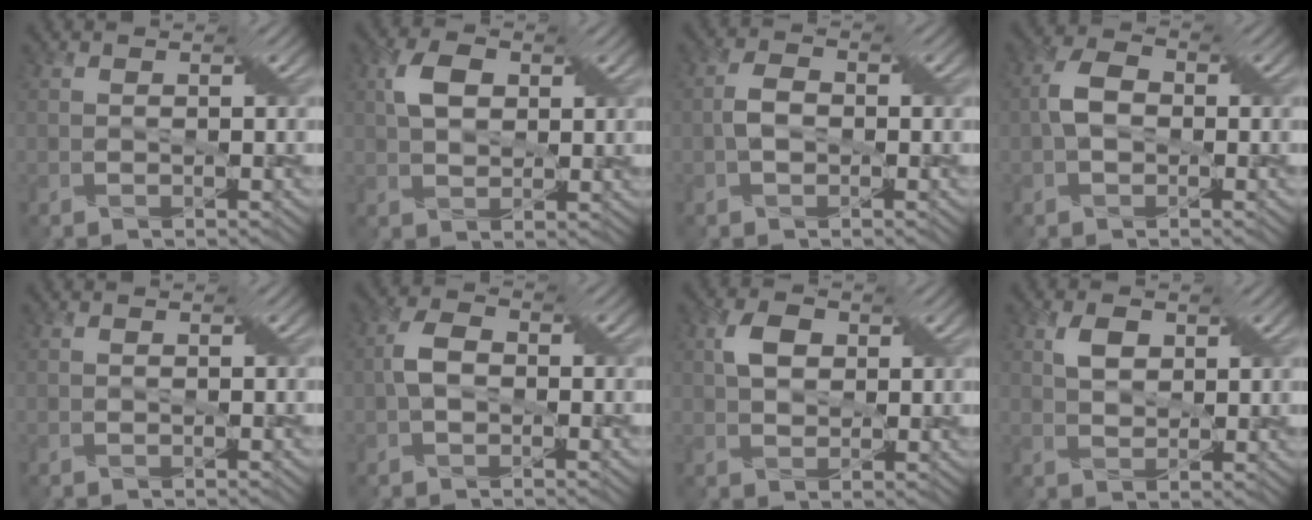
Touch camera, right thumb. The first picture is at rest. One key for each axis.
{"total": 4.5, "fx": 1.5, "fy": 3.0, "fz": 3.1, "tx": -0.062, "ty": 0.008, "tz": 0.023}
{"total": 2.7, "fx": -0.5, "fy": 1.8, "fz": 2.0, "tx": -0.040, "ty": 0.004, "tz": -0.014}
{"total": 4.2, "fx": -0.4, "fy": 2.9, "fz": 3.0, "tx": -0.060, "ty": 0.008, "tz": -0.015}
{"total": 0.0}
{"total": 3.6, "fx": -0.4, "fy": 2.4, "fz": 2.7, "tx": -0.055, "ty": 0.006, "tz": -0.014}
{"total": 3.8, "fx": 1.4, "fy": 2.6, "fz": 2.4, "tx": -0.047, "ty": 0.007, "tz": 0.020}
{"total": 3.1, "fx": 1.7, "fy": 1.8, "fz": 1.8, "tx": -0.034, "ty": 0.005, "tz": 0.028}